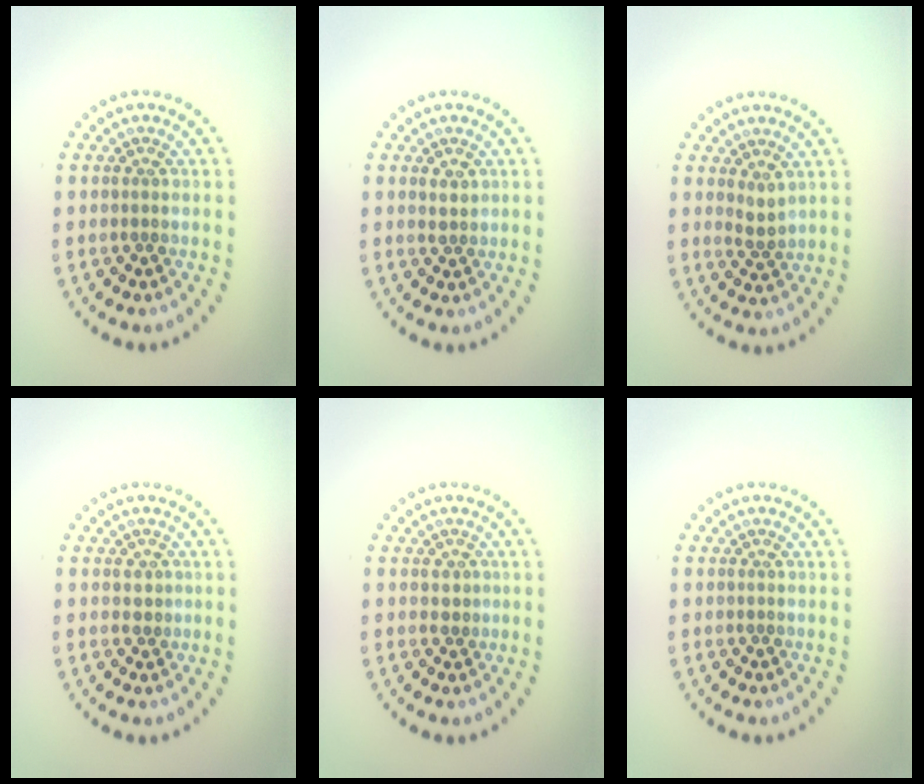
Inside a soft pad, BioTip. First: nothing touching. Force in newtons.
{"total": 1.1, "press": 1.0, "slide": 0.5}
{"total": 1.2, "press": 1.0, "slide": 0.7}
{"total": 0.8, "press": 0.8, "slide": 0.2}
{"total": 0.8, "press": 0.8, "slide": 0.2}
{"total": 0.0}